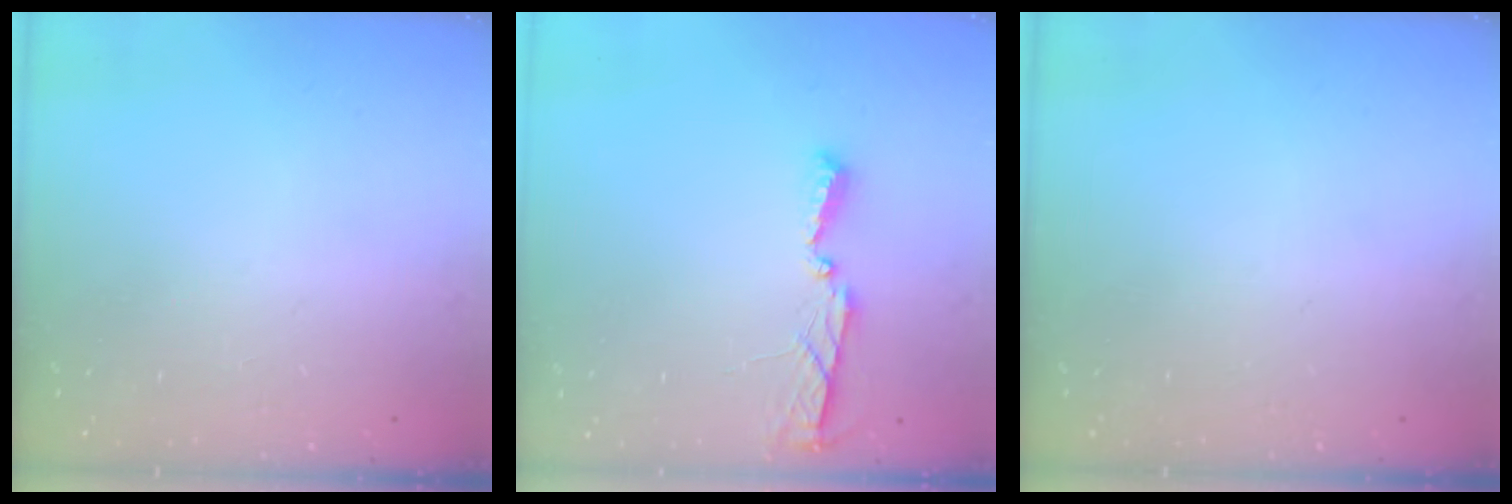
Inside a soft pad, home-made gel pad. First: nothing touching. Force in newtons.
{"total": 4.0, "press": 4.0, "slide": 0.5}
{"total": 0.0}